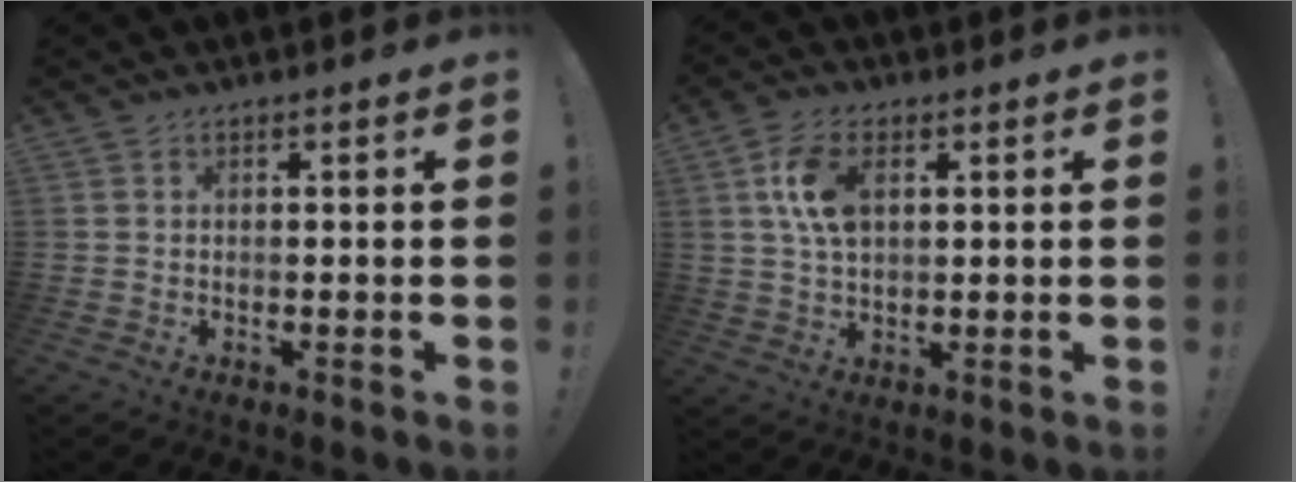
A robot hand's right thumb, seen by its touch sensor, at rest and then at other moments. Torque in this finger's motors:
{"motor_torque": [0.93, 0.98, -0.12, 0.21, 0.14]}